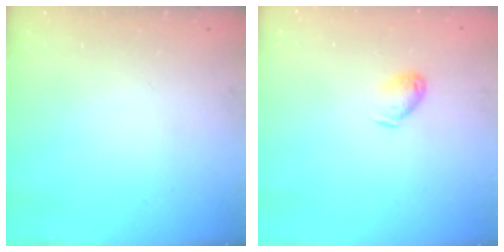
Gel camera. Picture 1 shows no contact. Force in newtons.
{"total": 5.8, "press": 5.8, "slide": 0.4}